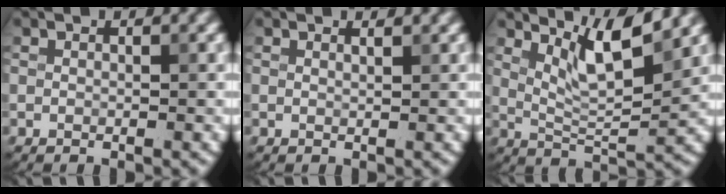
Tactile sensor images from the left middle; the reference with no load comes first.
{"total": 0.9, "force": [0.8, 0.3, 0.4], "torque": [-0.001, 0.000, 0.007]}
{"total": 5.3, "force": [3.2, 0.9, 4.1], "torque": [-0.079, -0.006, 0.064]}